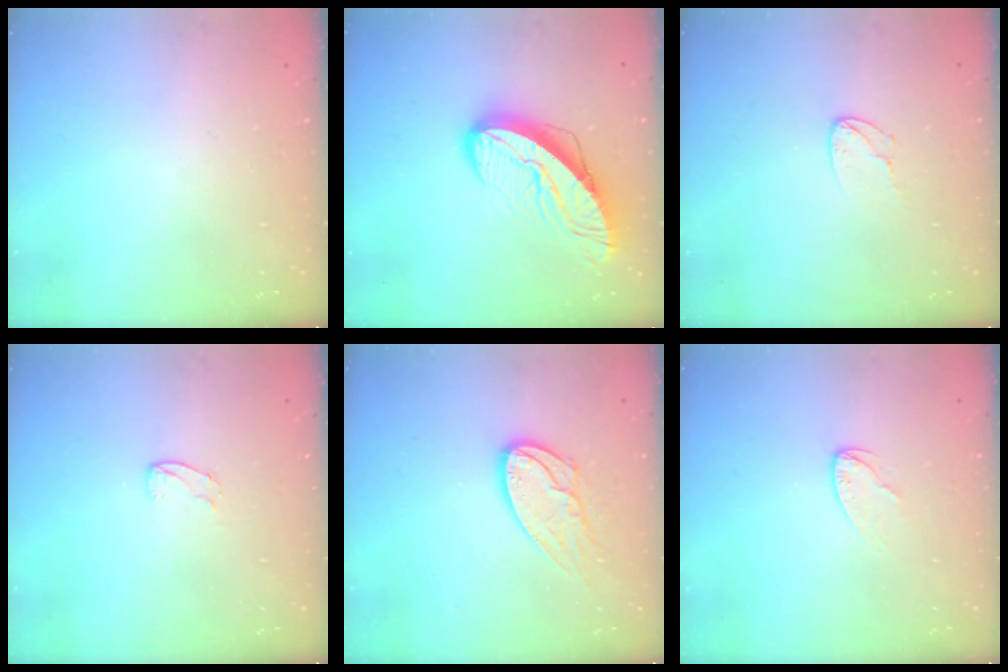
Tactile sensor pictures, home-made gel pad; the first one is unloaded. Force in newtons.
{"total": 12.4, "press": 12.4, "slide": 1.1}
{"total": 5.6, "press": 5.6, "slide": 0.4}
{"total": 3.8, "press": 3.8, "slide": 0.4}
{"total": 13.0, "press": 13.0, "slide": 1.1}
{"total": 4.8, "press": 4.8, "slide": 0.4}